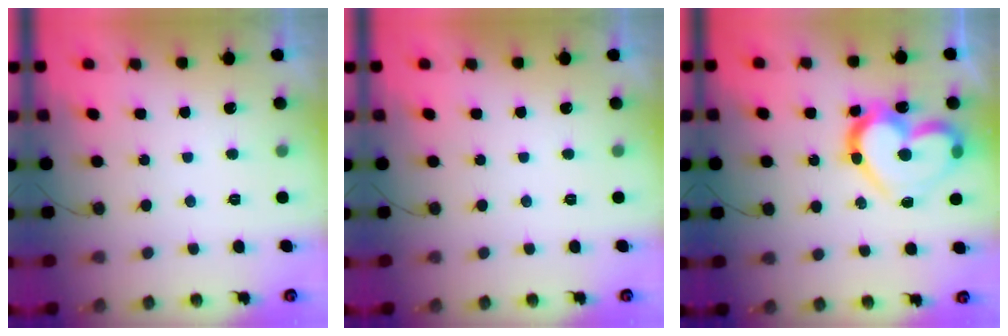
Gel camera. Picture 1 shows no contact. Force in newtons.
{"total": 0.0}
{"total": 18.2, "press": 18.1, "slide": 2.0}